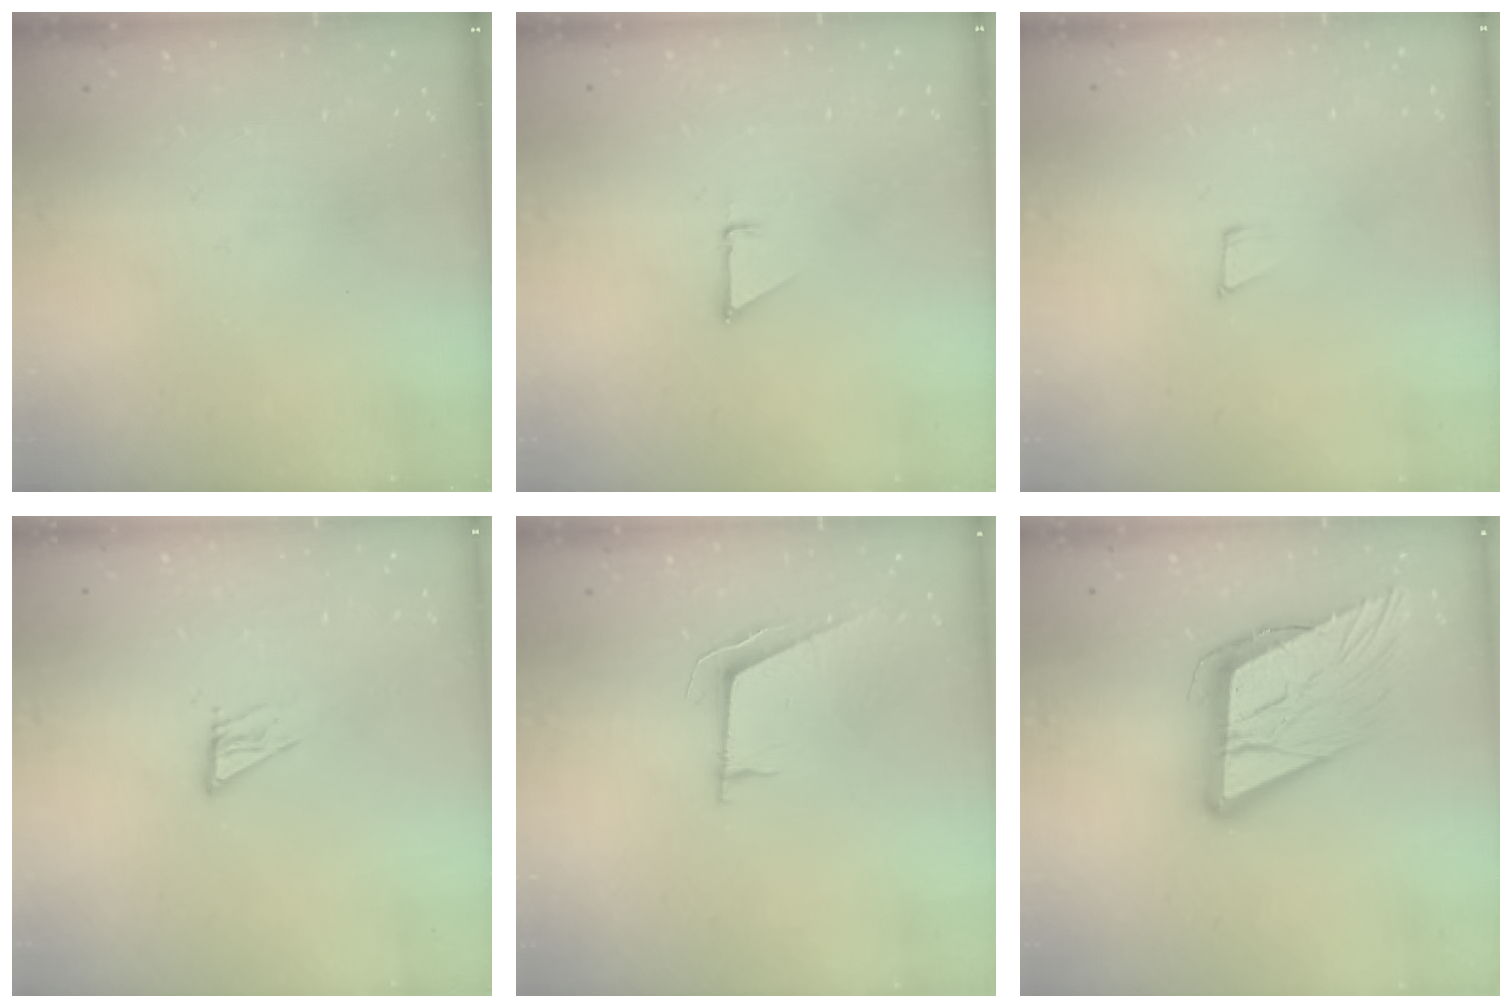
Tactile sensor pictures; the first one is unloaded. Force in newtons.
{"total": 1.5, "press": 1.5, "slide": 0.0}
{"total": 4.9, "press": 4.7, "slide": 1.0}
{"total": 7.6, "press": 7.6, "slide": 0.3}
{"total": 6.6, "press": 6.2, "slide": 2.4}
{"total": 17.4, "press": 16.8, "slide": 4.4}